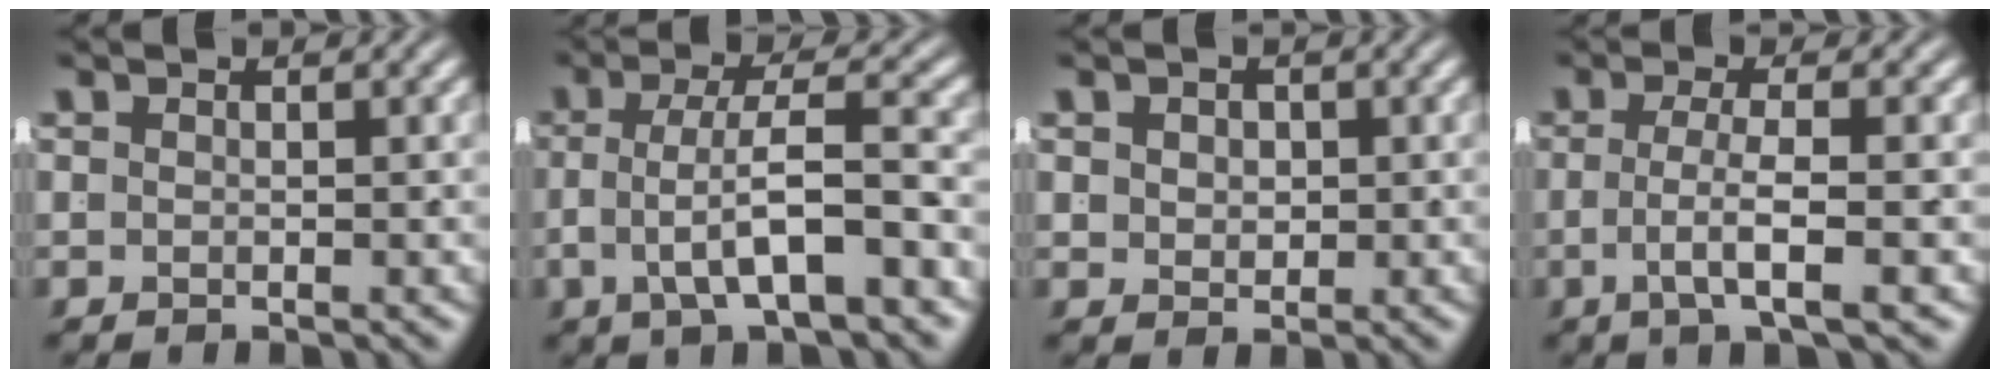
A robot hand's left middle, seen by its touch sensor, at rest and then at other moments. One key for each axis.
{"total": 5.0, "fx": -1.9, "fy": 1.4, "fz": 4.4, "tx": -0.076, "ty": -0.010, "tz": -0.022}
{"total": 1.4, "fx": 0.5, "fy": 0.9, "fz": 0.9, "tx": -0.017, "ty": -0.012, "tz": 0.020}
{"total": 3.4, "fx": -1.2, "fy": -0.2, "fz": 3.2, "tx": -0.055, "ty": -0.010, "tz": -0.015}